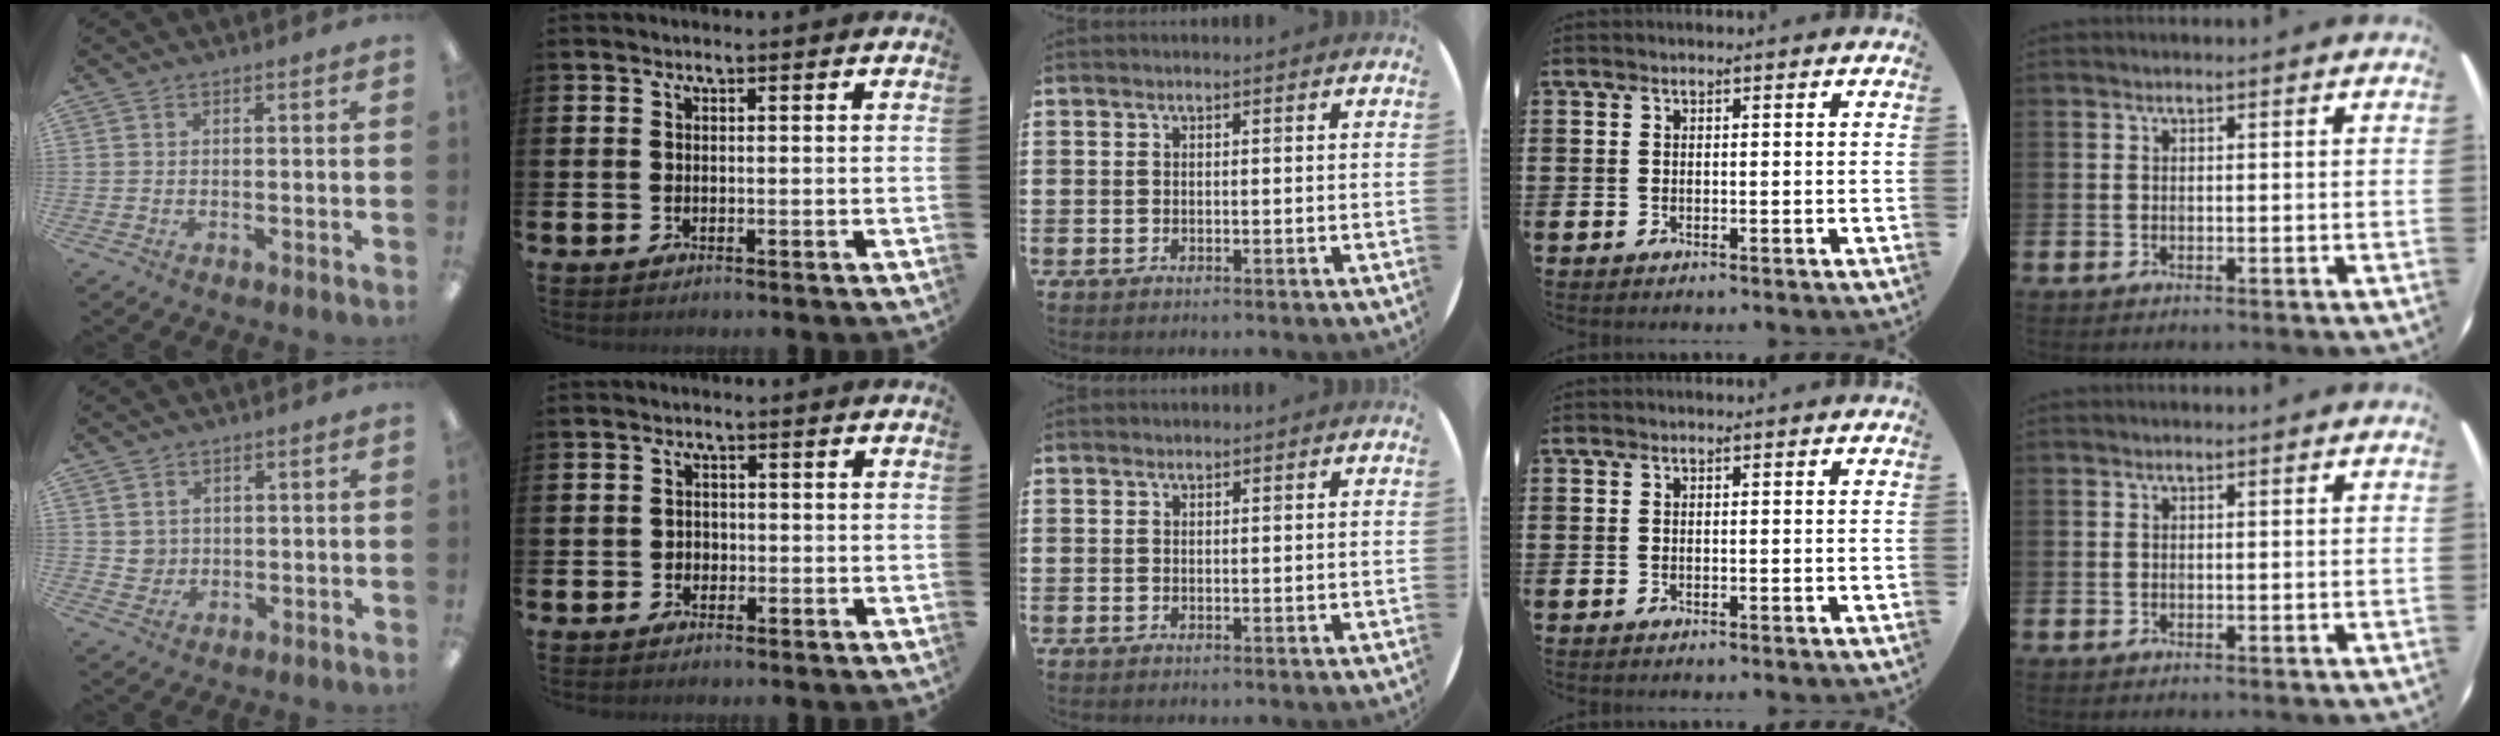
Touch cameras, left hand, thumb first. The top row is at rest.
{"thumb": {"total": 3.2, "force": [1.2, 3.0, 0.0], "torque": [0.000, 0.002, 0.021]}, "index": {"total": 1.4, "force": [-0.4, 1.3, 0.3], "torque": [0.001, 0.001, -0.013]}}